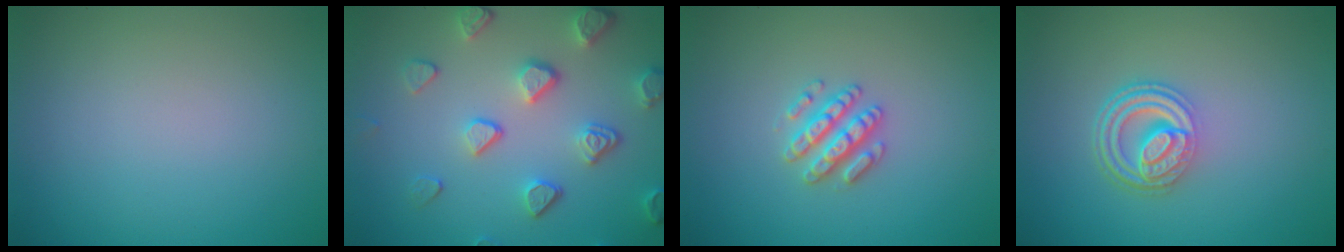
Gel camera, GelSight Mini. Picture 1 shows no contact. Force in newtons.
{"total": 4.1, "press": 3.6, "slide": 2.0}
{"total": 2.6, "press": 2.5, "slide": 0.4}
{"total": 4.6, "press": 3.3, "slide": 3.2}